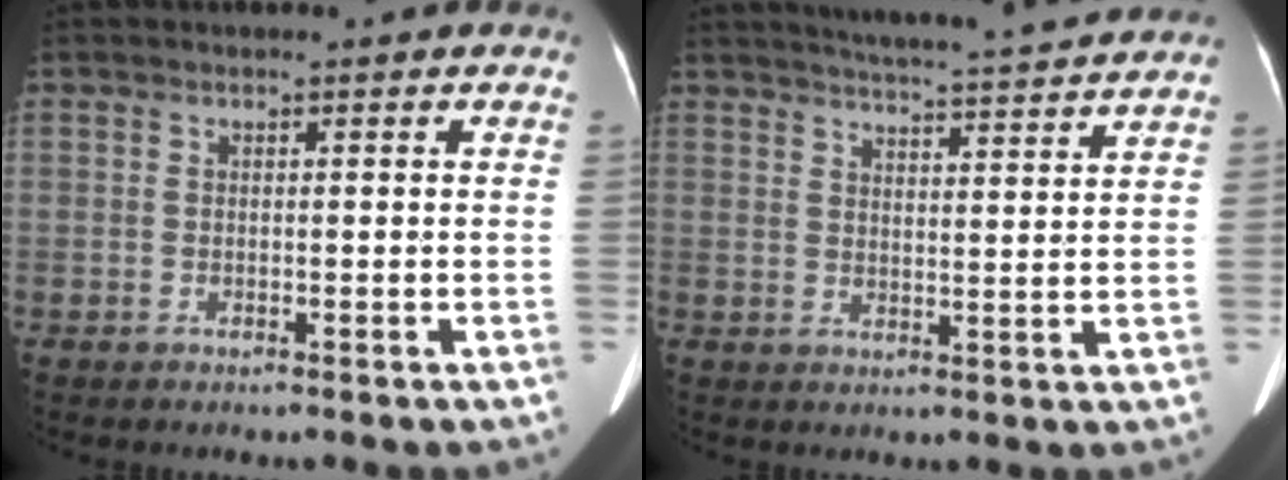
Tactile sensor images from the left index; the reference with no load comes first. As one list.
[{"total": 13.6, "force": [12.7, -0.1, 4.9], "torque": [-0.080, 0.004, 0.163]}]